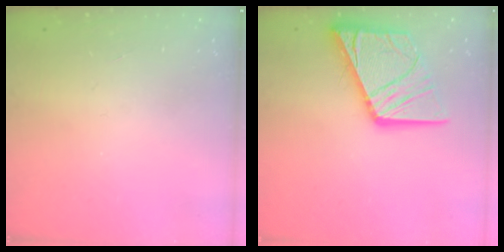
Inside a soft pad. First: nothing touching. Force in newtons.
{"total": 19.4, "press": 19.3, "slide": 2.2}